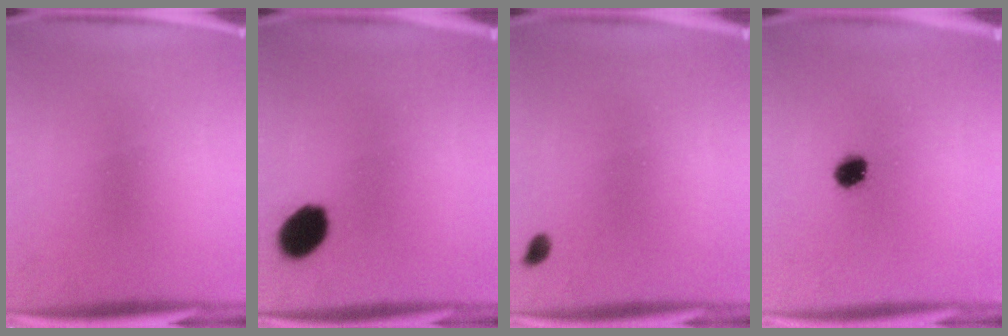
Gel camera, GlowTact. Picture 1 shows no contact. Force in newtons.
{"total": 8.7}
{"total": 1.3}
{"total": 4.5}